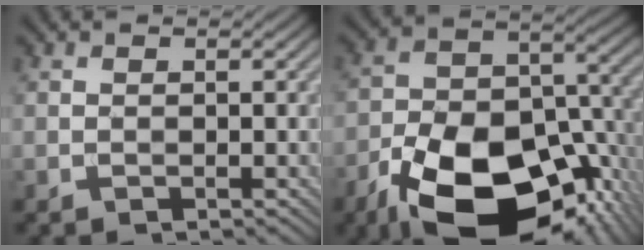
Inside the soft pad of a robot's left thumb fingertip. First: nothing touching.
{"total": 19.5, "force": [-10.5, 10.4, 12.7], "torque": [-0.239, -0.041, -0.155]}